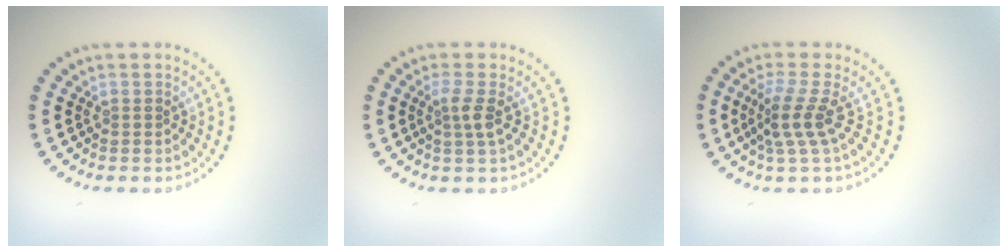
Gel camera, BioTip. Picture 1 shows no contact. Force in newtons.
{"total": 1.9, "press": 1.4, "slide": 1.3}
{"total": 3.0, "press": 2.0, "slide": 2.3}